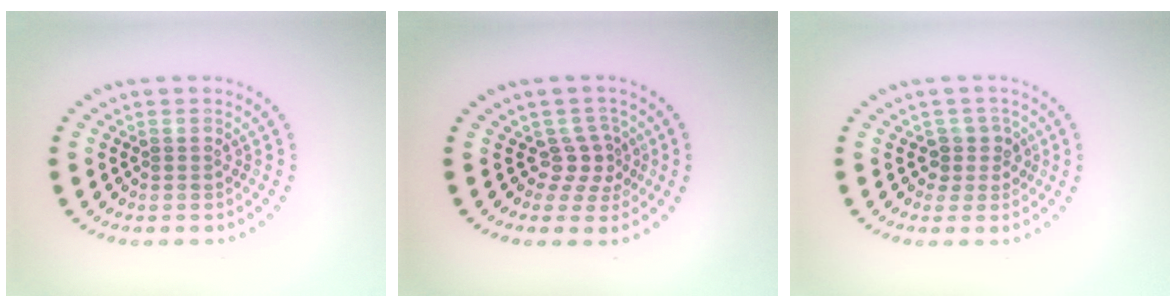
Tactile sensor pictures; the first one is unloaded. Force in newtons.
{"total": 2.3, "press": 1.6, "slide": 1.7}
{"total": 1.9, "press": 1.5, "slide": 1.1}